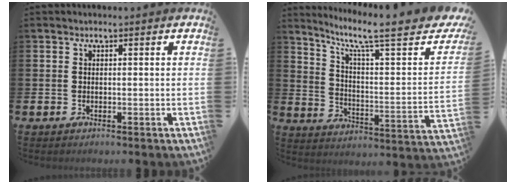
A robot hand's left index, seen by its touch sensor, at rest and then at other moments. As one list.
[{"total": 8.3, "force": [5.9, 1.7, 5.6], "torque": [-0.106, -0.052, 0.081]}]